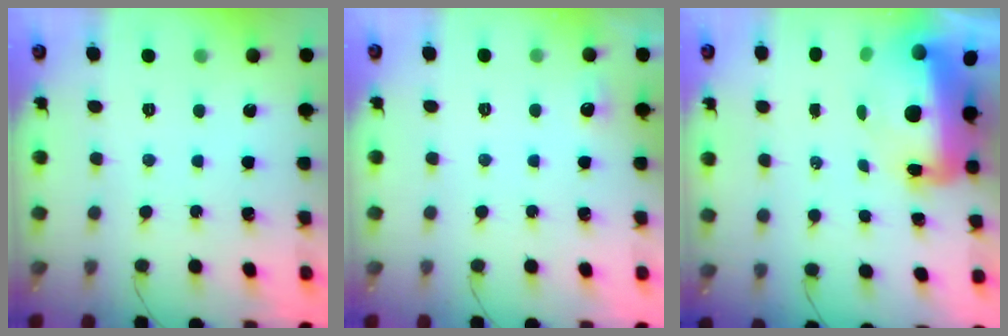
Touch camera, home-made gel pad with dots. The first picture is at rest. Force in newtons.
{"total": 4.0, "press": 3.6, "slide": 1.8}
{"total": 13.7, "press": 13.3, "slide": 3.4}